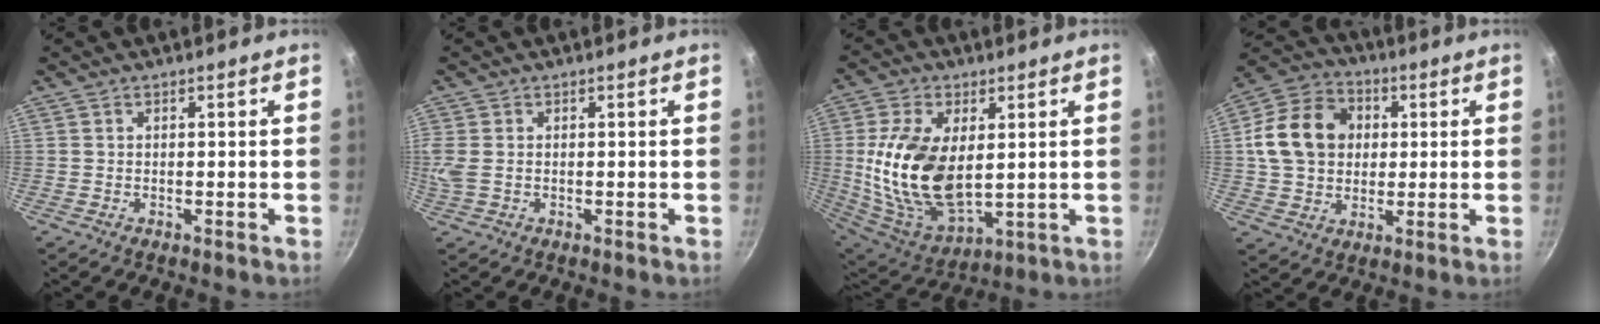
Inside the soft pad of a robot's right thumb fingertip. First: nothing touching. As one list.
[{"total": 3.4, "force": [0.1, 2.2, 2.5], "torque": [-0.056, 0.000, 0.000]}, {"total": 18.7, "force": [2.1, 10.7, 15.2], "torque": [-0.285, -0.019, 0.054]}, {"total": 14.9, "force": [2.3, 12.0, 8.6], "torque": [-0.124, 0.015, 0.030]}]